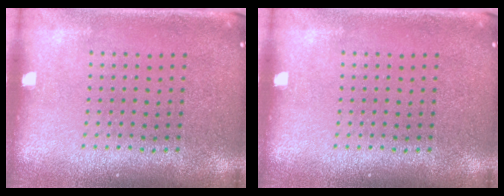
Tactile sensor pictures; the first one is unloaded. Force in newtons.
{"total": 0.0}